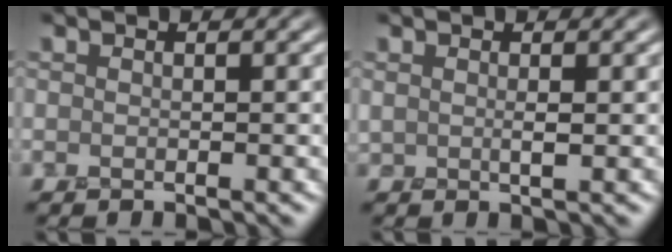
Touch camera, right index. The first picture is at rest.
{"total": 0.6, "force": [0.5, 0.1, 0.3], "torque": [-0.006, 0.002, 0.012]}